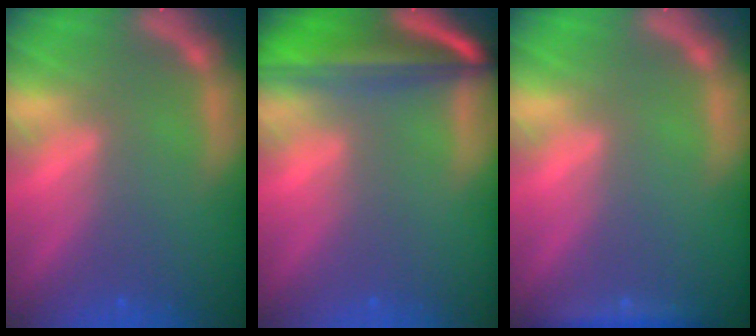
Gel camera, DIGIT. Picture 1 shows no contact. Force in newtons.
{"total": 9.6}
{"total": 1.9}